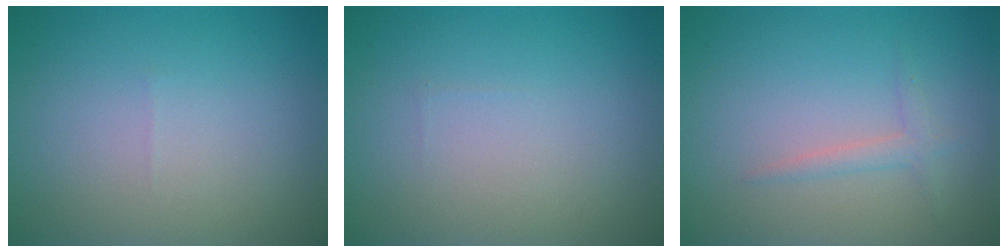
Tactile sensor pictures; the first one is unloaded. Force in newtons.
{"total": 0.0}
{"total": 1.4, "press": 1.4, "slide": 0.1}